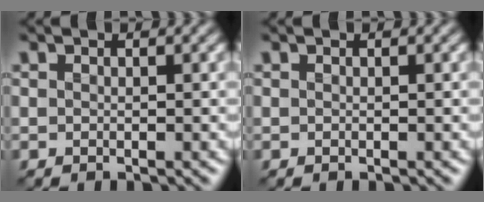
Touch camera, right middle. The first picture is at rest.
{"total": 0.0}